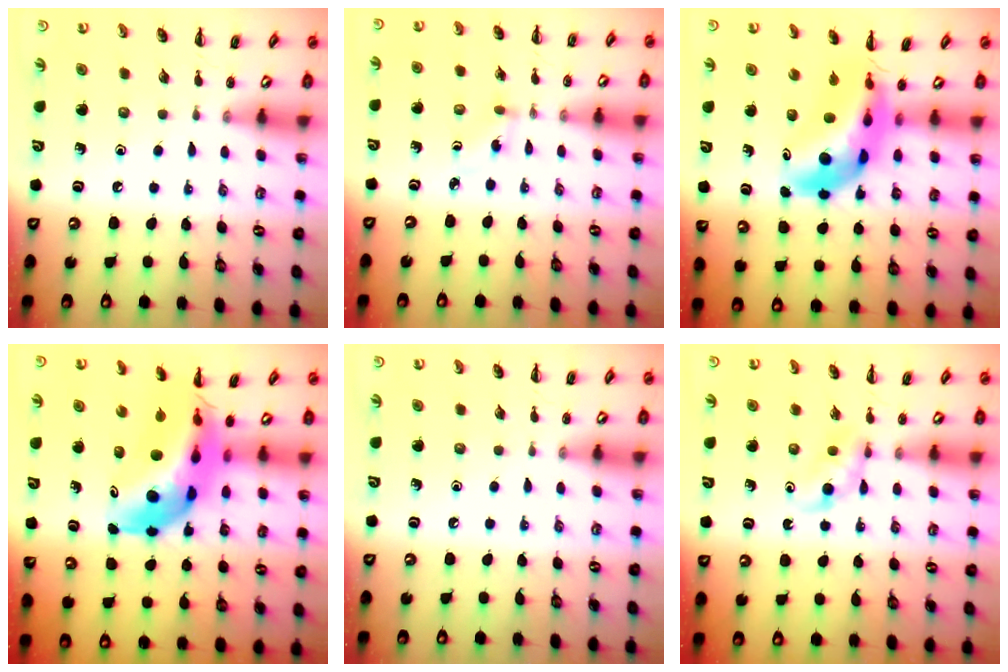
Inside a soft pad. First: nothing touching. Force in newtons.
{"total": 2.4, "press": 2.2, "slide": 0.9}
{"total": 9.0, "press": 8.6, "slide": 2.6}
{"total": 11.6, "press": 10.9, "slide": 3.9}
{"total": 0.0}
{"total": 3.5, "press": 3.3, "slide": 1.2}